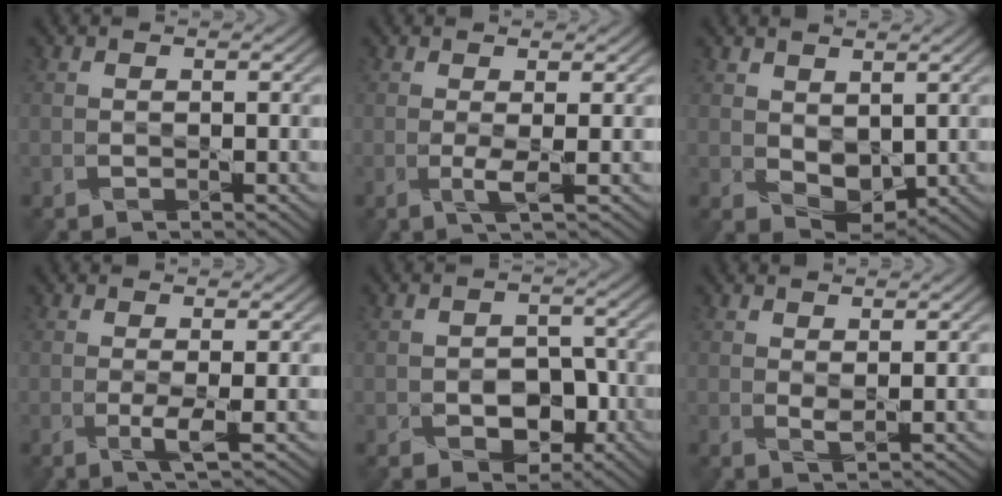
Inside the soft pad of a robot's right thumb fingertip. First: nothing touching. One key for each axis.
{"total": 1.6, "fx": 0.0, "fy": -0.2, "fz": 1.6, "tx": -0.035, "ty": 0.001, "tz": -0.004}
{"total": 3.6, "fx": 1.2, "fy": 2.4, "fz": 2.4, "tx": -0.052, "ty": -0.011, "tz": 0.026}
{"total": 1.8, "fx": -0.1, "fy": -0.2, "fz": 1.8, "tx": -0.038, "ty": 0.000, "tz": -0.006}
{"total": 4.6, "fx": -1.8, "fy": 3.4, "fz": 2.5, "tx": -0.028, "ty": 0.000, "tz": -0.030}
{"total": 1.2, "fx": 1.0, "fy": 0.1, "fz": 0.8, "tx": -0.021, "ty": -0.003, "tz": 0.020}